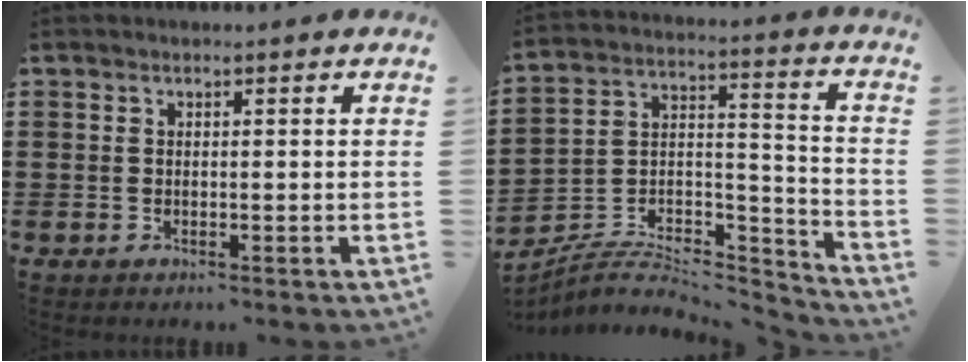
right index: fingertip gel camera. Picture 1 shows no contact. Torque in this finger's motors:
{"motor_torque": [-1.30, 0.28, -1.05, -0.21]}